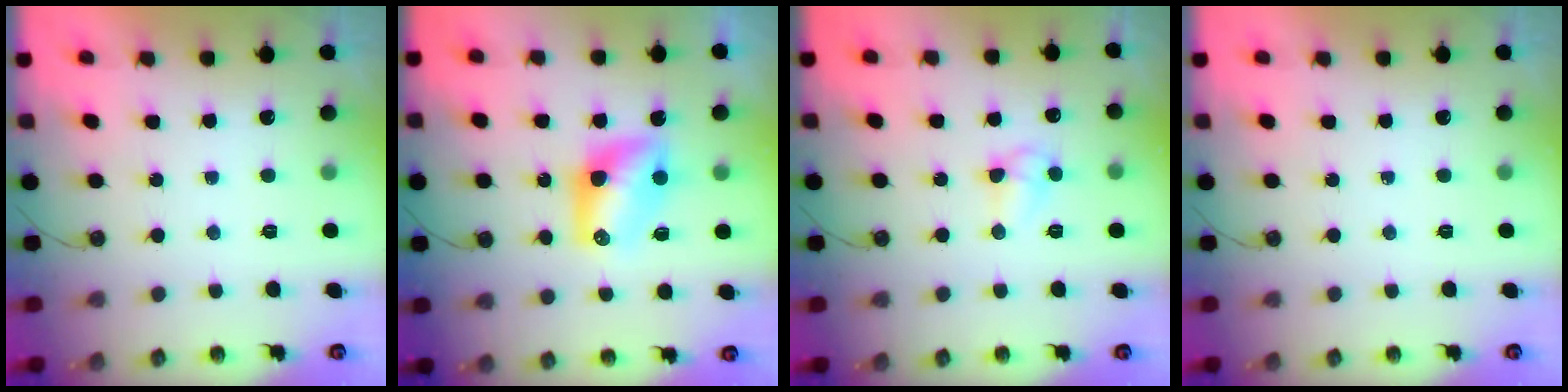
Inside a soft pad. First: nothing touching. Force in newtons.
{"total": 8.5, "press": 8.5, "slide": 0.3}
{"total": 7.1, "press": 7.0, "slide": 0.7}
{"total": 0.0}